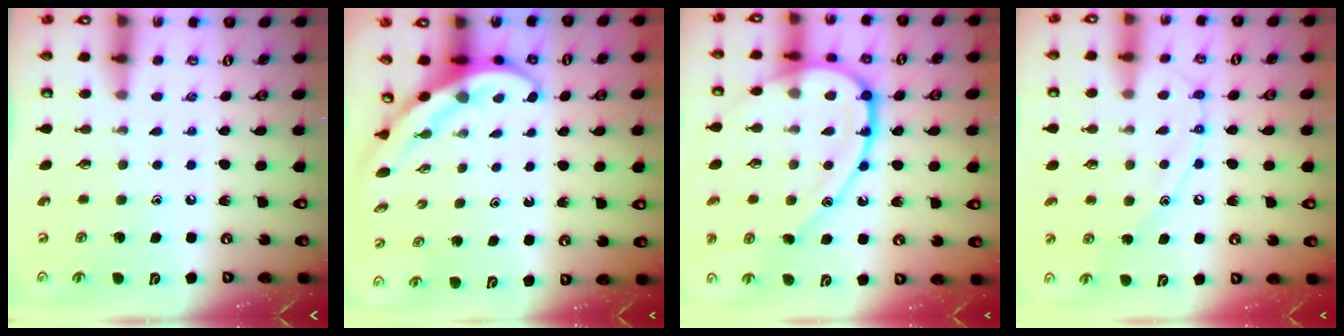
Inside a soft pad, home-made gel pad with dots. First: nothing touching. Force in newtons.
{"total": 3.9, "press": 3.9, "slide": 0.6}
{"total": 18.7, "press": 18.7, "slide": 1.2}
{"total": 10.3, "press": 10.3, "slide": 0.8}